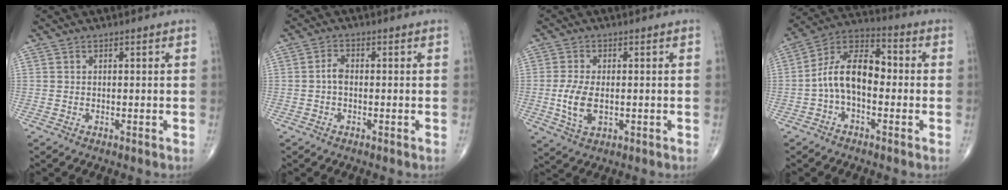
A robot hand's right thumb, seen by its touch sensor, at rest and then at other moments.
{"total": 2.2, "force": [-0.4, 1.3, 1.7], "torque": [-0.032, 0.007, -0.011]}
{"total": 6.7, "force": [-0.8, 3.6, 5.6], "torque": [-0.119, -0.006, -0.011]}
{"total": 11.9, "force": [-1.4, 6.8, 9.7], "torque": [-0.159, 0.044, -0.037]}